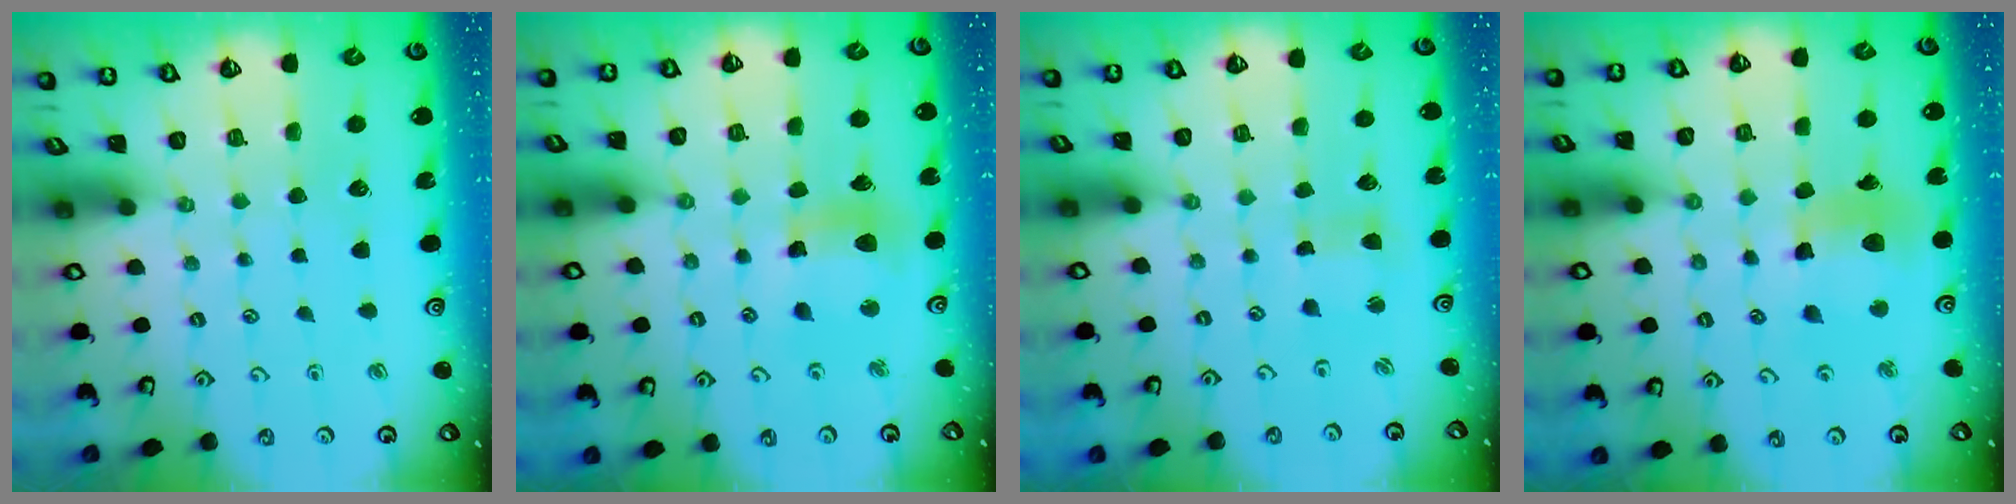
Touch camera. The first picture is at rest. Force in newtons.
{"total": 11.4, "press": 11.3, "slide": 2.0}
{"total": 2.1, "press": 2.1, "slide": 0.3}
{"total": 12.0, "press": 11.9, "slide": 1.5}